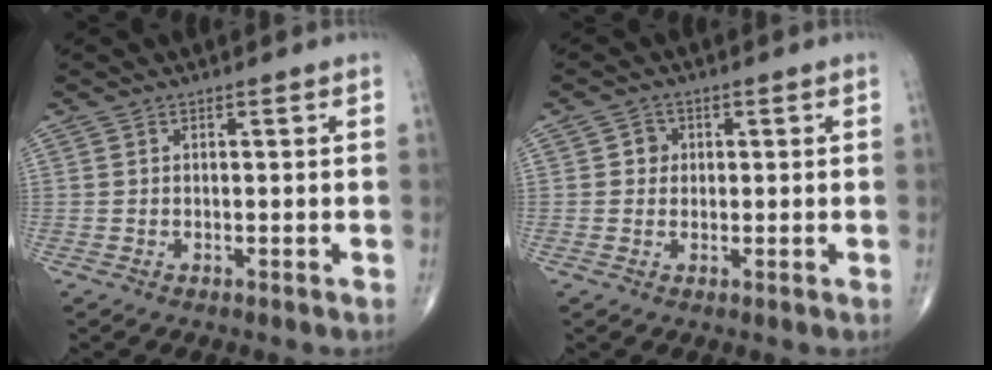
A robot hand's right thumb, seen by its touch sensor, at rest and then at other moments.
{"total": 2.3, "force": [0.3, 2.2, 0.8], "torque": [0.003, 0.004, 0.001]}